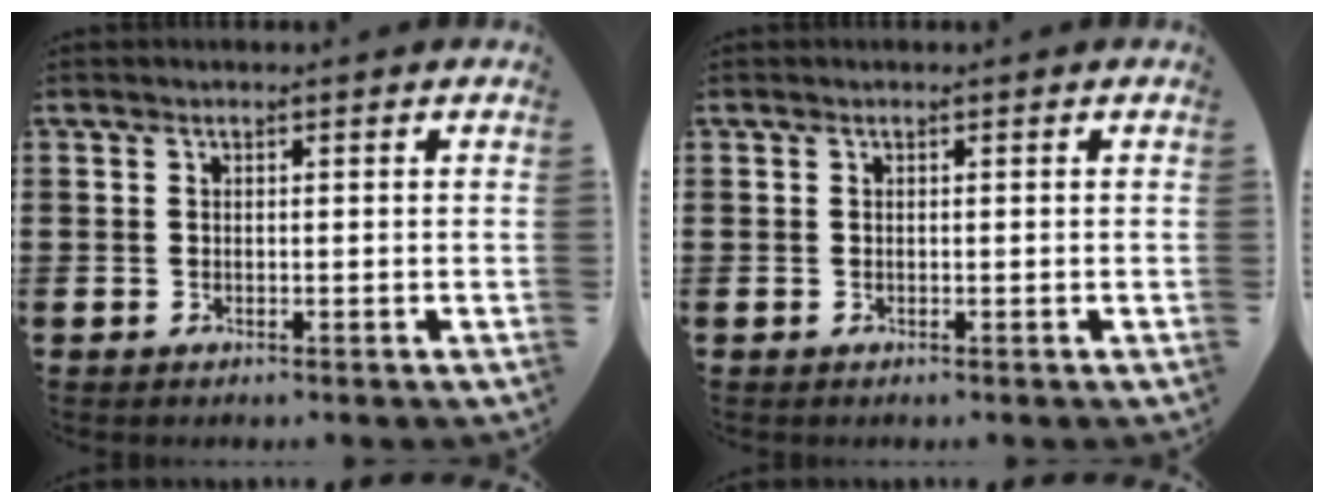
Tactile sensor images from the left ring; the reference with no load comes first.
{"total": 0.0}